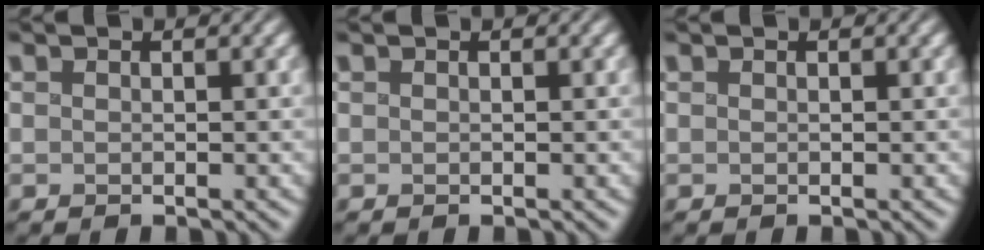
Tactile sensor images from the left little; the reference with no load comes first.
{"total": 0.0}
{"total": 0.0}